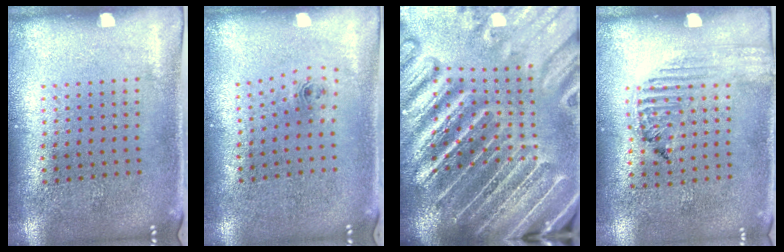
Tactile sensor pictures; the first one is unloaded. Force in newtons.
{"total": 0.7, "press": 0.3, "slide": 0.7}
{"total": 5.7, "press": 4.9, "slide": 2.9}
{"total": 1.3, "press": 1.3, "slide": 0.2}